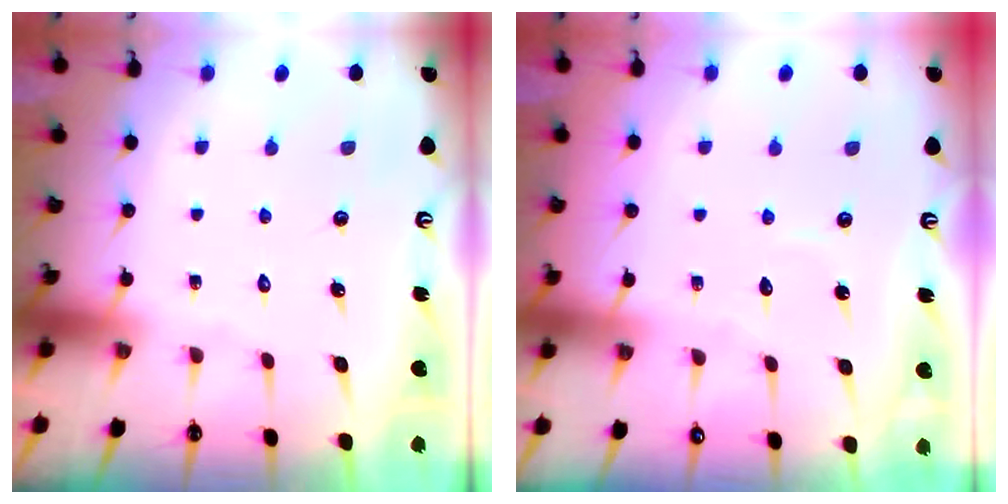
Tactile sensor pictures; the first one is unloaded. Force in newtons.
{"total": 2.4, "press": 2.4, "slide": 0.3}